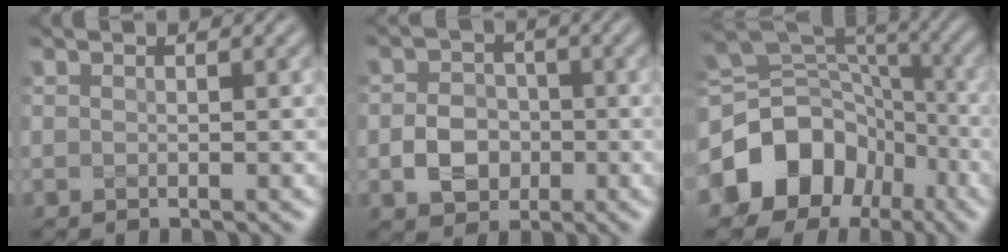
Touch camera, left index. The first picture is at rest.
{"total": 3.6, "force": [-0.8, 3.0, 1.7], "torque": [-0.025, 0.001, -0.018]}
{"total": 12.2, "force": [-4.6, 9.8, 5.7], "torque": [-0.113, -0.002, -0.085]}